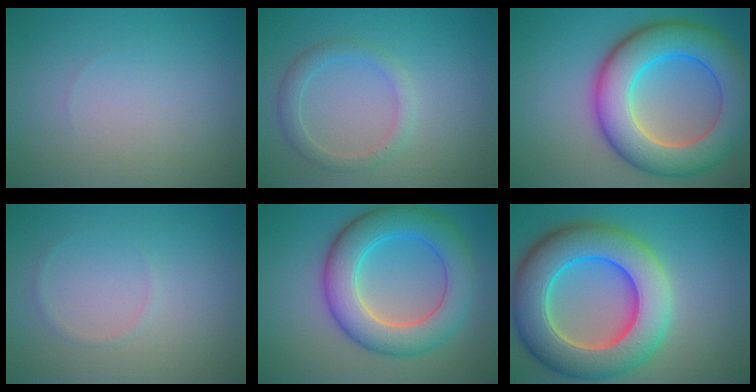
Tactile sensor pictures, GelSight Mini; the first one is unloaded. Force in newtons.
{"total": 2.2, "press": 2.2, "slide": 0.1}
{"total": 10.6, "press": 10.6, "slide": 0.2}
{"total": 0.7, "press": 0.7, "slide": 0.0}
{"total": 7.9, "press": 7.9, "slide": 0.2}
{"total": 11.6, "press": 11.6, "slide": 0.7}